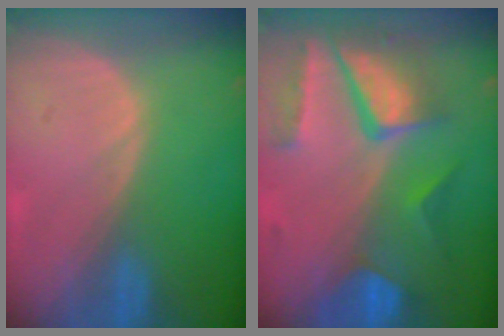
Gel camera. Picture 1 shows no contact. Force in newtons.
{"total": 10.4, "press": 8.8, "slide": 5.5}